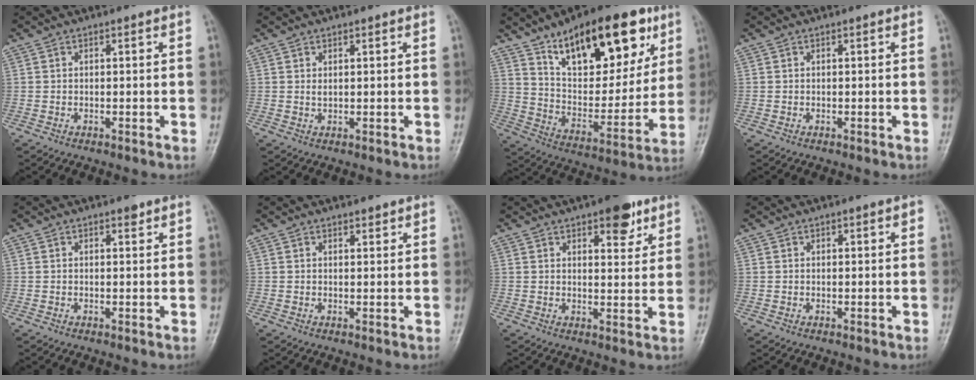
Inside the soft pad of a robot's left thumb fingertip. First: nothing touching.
{"total": 1.4, "force": [0.8, 0.6, 1.0], "torque": [-0.016, -0.002, 0.016]}
{"total": 24.3, "force": [13.5, 11.0, 17.0], "torque": [-0.206, -0.041, 0.224]}
{"total": 0.0}
{"total": 1.3, "force": [0.9, 0.5, 0.8], "torque": [-0.006, -0.004, 0.012]}
{"total": 1.6, "force": [1.3, 0.6, 0.7], "torque": [-0.005, -0.008, 0.018]}
{"total": 7.7, "force": [4.6, 3.2, 5.3], "torque": [-0.047, -0.021, 0.059]}
{"total": 1.6, "force": [0.7, 0.6, 1.3], "torque": [-0.015, 0.002, 0.010]}